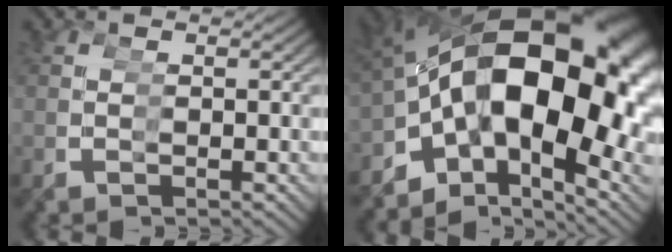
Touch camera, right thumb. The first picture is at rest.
{"total": 22.4, "force": [1.1, 14.2, 17.2], "torque": [-0.295, -0.010, 0.029]}